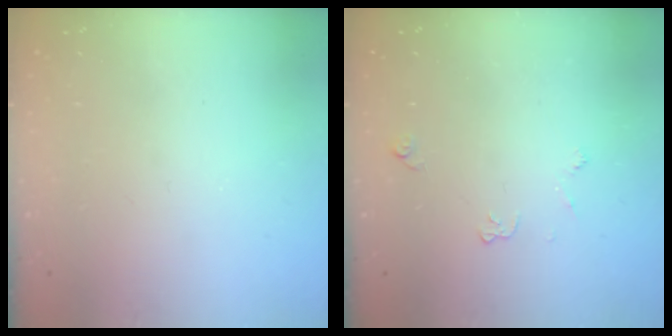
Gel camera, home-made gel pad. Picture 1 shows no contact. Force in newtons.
{"total": 4.0, "press": 3.9, "slide": 0.6}